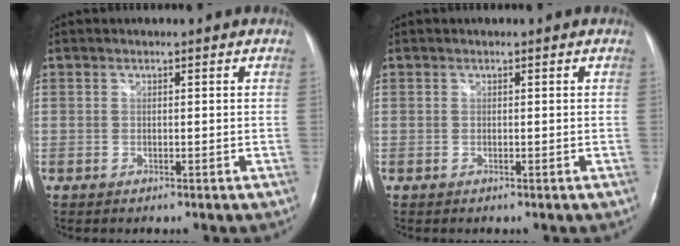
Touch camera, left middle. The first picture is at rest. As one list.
[{"total": 0.0}]